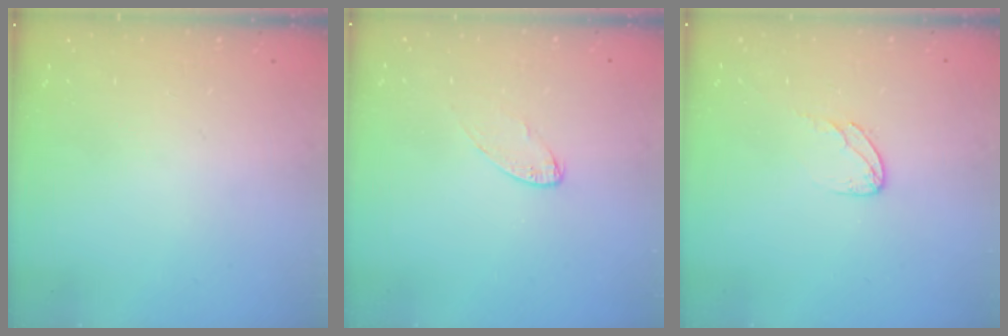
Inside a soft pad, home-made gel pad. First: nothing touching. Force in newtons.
{"total": 4.3, "press": 4.3, "slide": 0.4}
{"total": 4.3, "press": 4.3, "slide": 0.2}